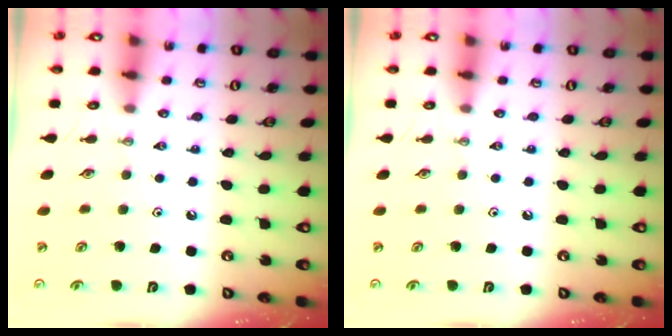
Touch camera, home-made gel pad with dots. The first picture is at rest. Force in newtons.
{"total": 0.0}